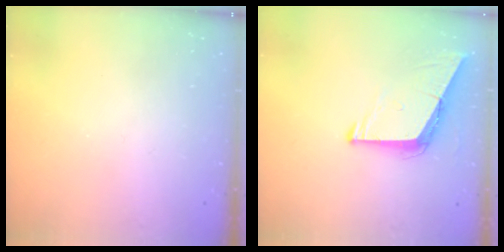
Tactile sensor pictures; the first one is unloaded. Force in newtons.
{"total": 8.6, "press": 8.5, "slide": 0.8}